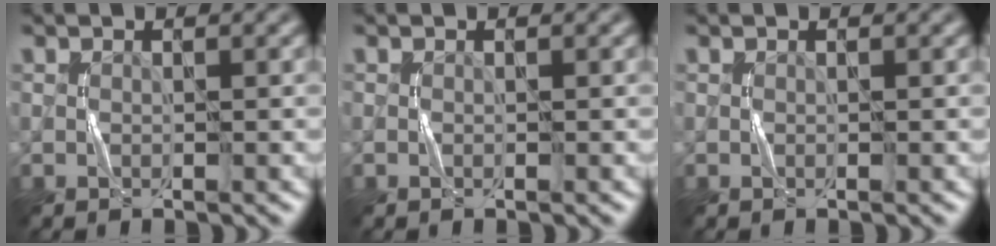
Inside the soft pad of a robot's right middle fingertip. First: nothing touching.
{"total": 0.0}
{"total": 0.0}